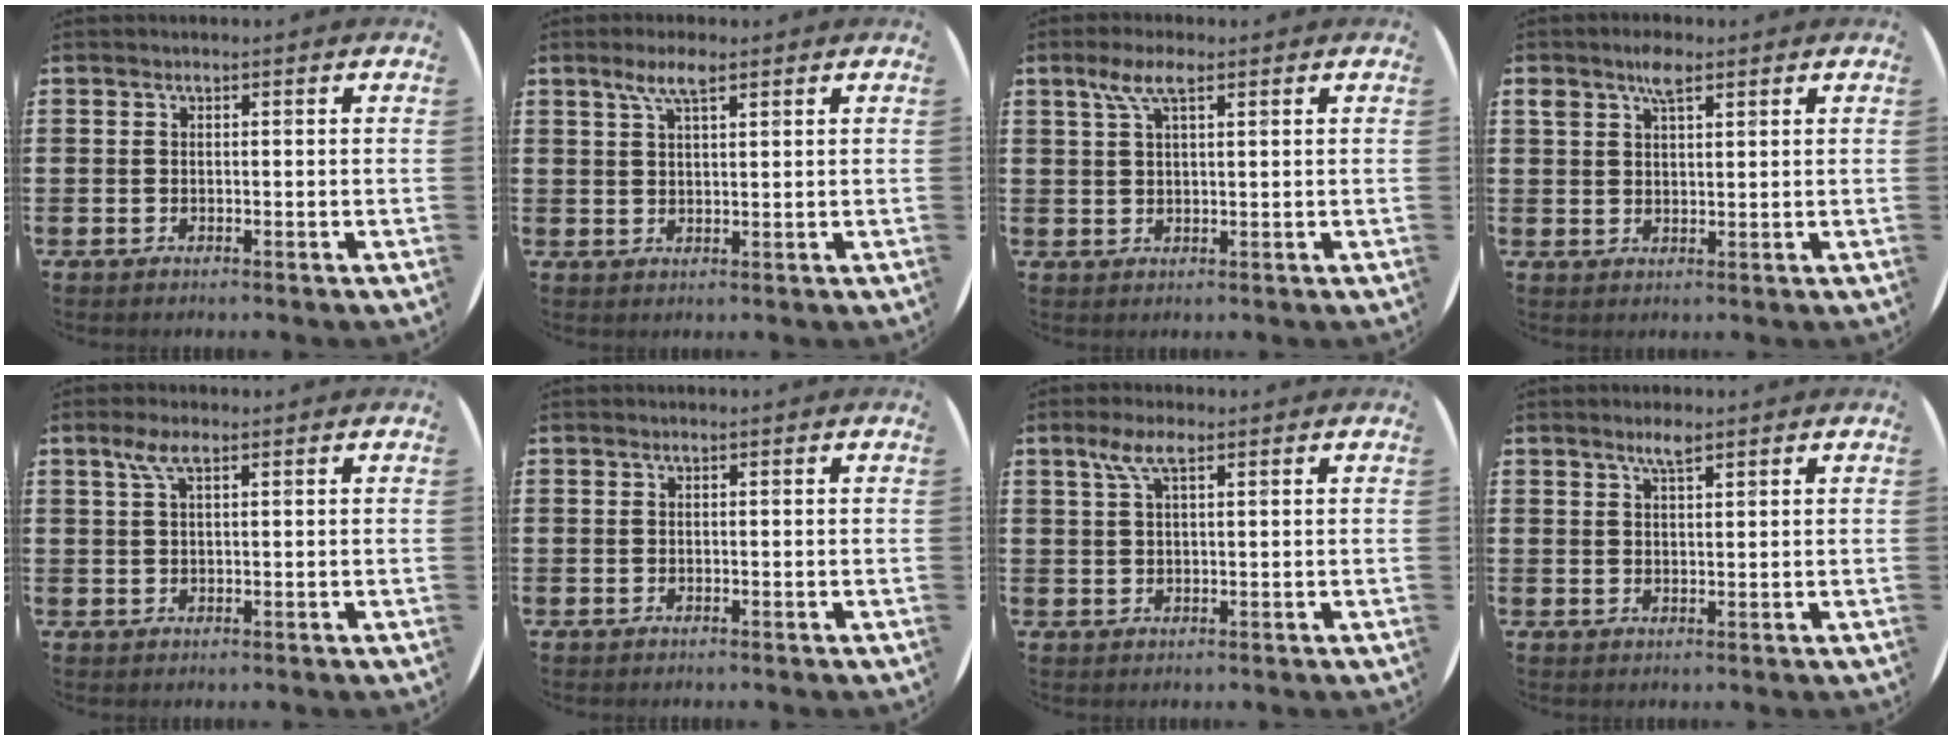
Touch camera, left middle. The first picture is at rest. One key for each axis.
{"total": 3.9, "fx": 2.6, "fy": 1.0, "fz": 2.7, "tx": -0.059, "ty": 0.007, "tz": 0.045}
{"total": 4.4, "fx": 2.5, "fy": 1.3, "fz": 3.4, "tx": -0.073, "ty": 0.008, "tz": 0.042}
{"total": 3.9, "fx": 2.7, "fy": 1.5, "fz": 2.4, "tx": -0.037, "ty": 0.001, "tz": 0.043}
{"total": 3.1, "fx": 1.7, "fy": 0.8, "fz": 2.5, "tx": -0.053, "ty": 0.008, "tz": 0.028}
{"total": 0.0}
{"total": 4.0, "fx": 2.2, "fy": 1.1, "fz": 3.1, "tx": -0.067, "ty": 0.008, "tz": 0.037}
{"total": 2.6, "fx": 2.0, "fy": 0.5, "fz": 1.5, "tx": -0.032, "ty": 0.003, "tz": 0.035}